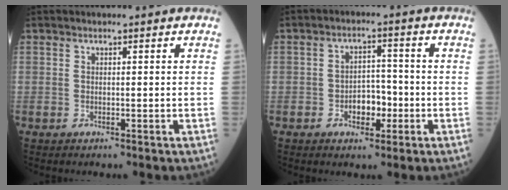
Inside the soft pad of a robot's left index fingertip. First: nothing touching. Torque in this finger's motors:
{"motor_torque": [0.53, 0.21, 0.02, 0.01]}